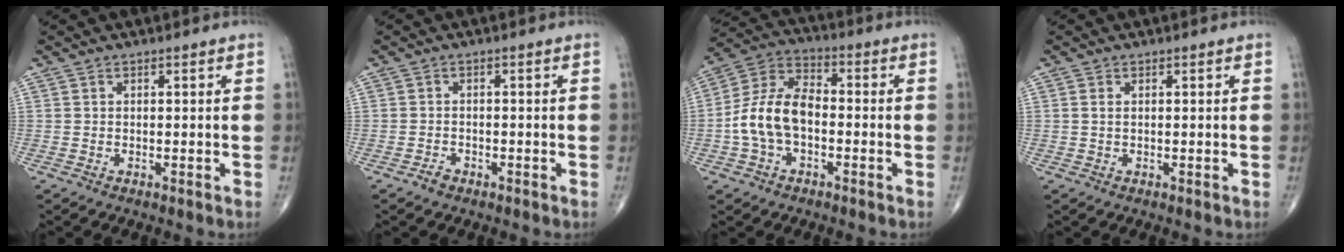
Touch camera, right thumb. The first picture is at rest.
{"total": 1.6, "force": [-1.1, 1.0, 0.5], "torque": [-0.011, 0.006, -0.019]}
{"total": 11.8, "force": [-2.1, 7.3, 9.0], "torque": [-0.175, 0.041, -0.048]}
{"total": 0.8, "force": [0.2, 0.5, 0.7], "torque": [-0.019, 0.005, 0.005]}